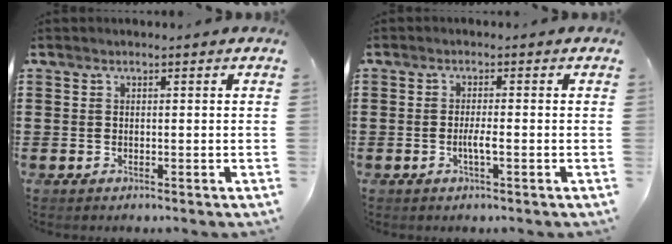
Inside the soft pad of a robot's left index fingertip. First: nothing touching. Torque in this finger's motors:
{"motor_torque": [0.22, 0.17, 0.08, 0.03]}